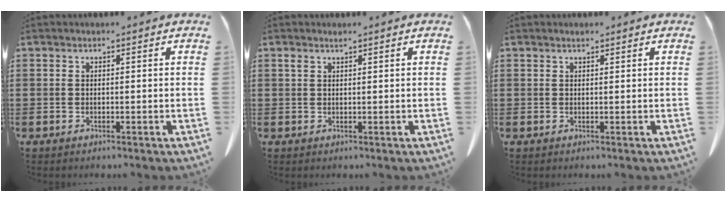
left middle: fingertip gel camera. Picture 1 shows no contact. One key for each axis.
{"total": 1.0, "fx": 0.7, "fy": 0.2, "fz": 0.7, "tx": -0.016, "ty": 0.001, "tz": 0.012}
{"total": 0.6, "fx": 0.5, "fy": 0.1, "fz": 0.3, "tx": -0.006, "ty": 0.002, "tz": 0.009}